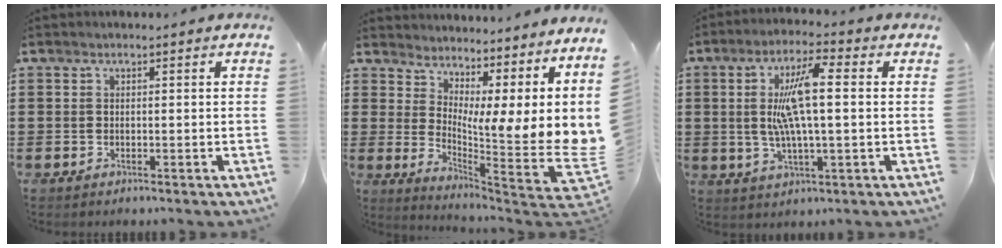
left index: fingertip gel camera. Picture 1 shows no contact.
{"total": 5.0, "force": [1.6, 2.2, 4.2], "torque": [-0.076, -0.065, 0.022]}
{"total": 9.0, "force": [1.5, 2.0, 8.7], "torque": [-0.187, -0.001, 0.016]}